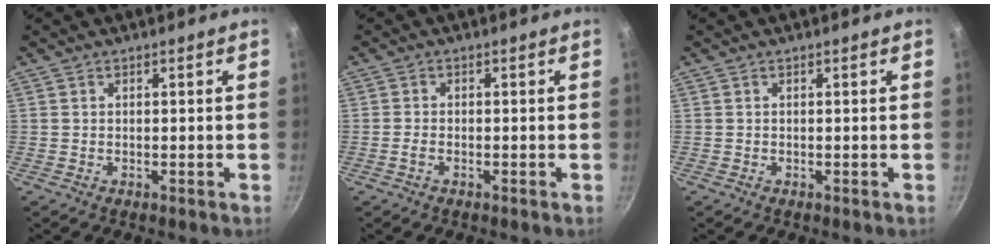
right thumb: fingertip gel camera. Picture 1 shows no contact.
{"total": 1.1, "force": [-0.6, 0.5, 0.7], "torque": [-0.023, 0.007, -0.015]}
{"total": 0.0}